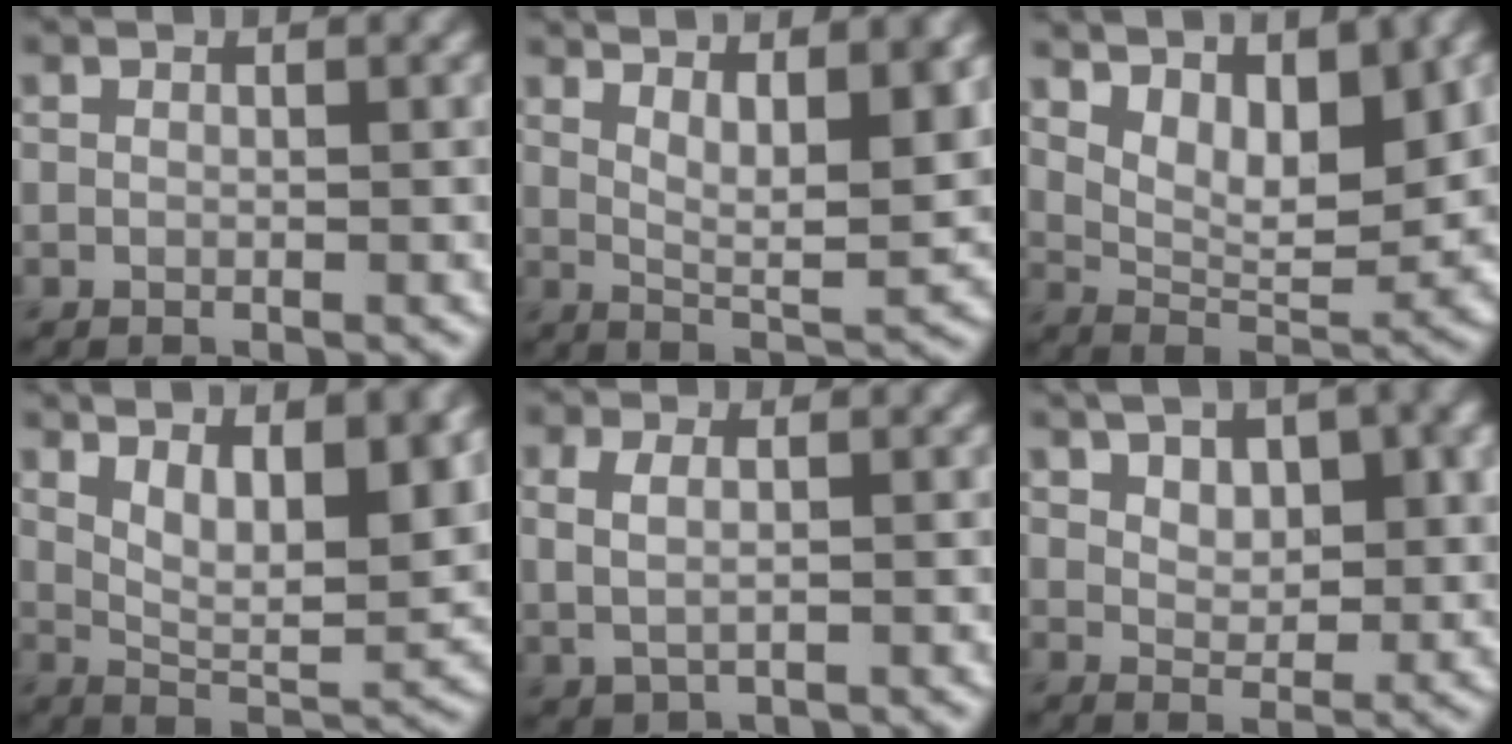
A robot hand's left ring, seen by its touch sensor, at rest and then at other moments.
{"total": 7.7, "force": [3.8, 2.0, 6.4], "torque": [-0.085, 0.002, 0.062]}
{"total": 6.8, "force": [3.8, 2.7, 4.9], "torque": [-0.082, -0.008, 0.069]}
{"total": 8.9, "force": [4.1, 2.8, 7.4], "torque": [-0.112, -0.001, 0.069]}
{"total": 2.1, "force": [0.5, 1.1, 1.7], "torque": [-0.038, -0.003, 0.015]}
{"total": 7.2, "force": [3.5, 3.8, 5.1], "torque": [-0.068, 0.011, 0.049]}